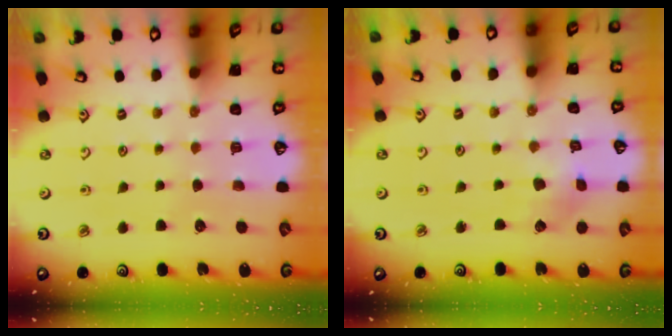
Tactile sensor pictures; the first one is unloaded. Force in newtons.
{"total": 3.0, "press": 2.9, "slide": 0.5}